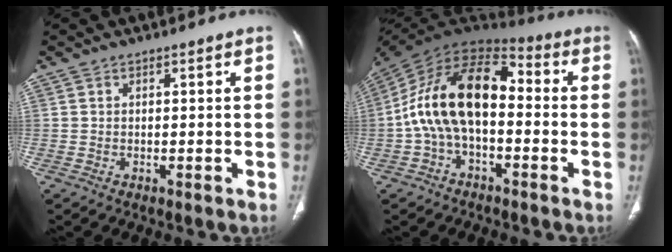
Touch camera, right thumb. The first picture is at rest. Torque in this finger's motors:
{"motor_torque": [2.49, 2.51, 1.62, -1.16, 0.44]}